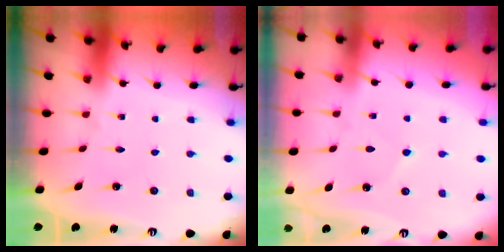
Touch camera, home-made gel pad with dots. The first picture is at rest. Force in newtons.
{"total": 3.3, "press": 3.3, "slide": 0.4}